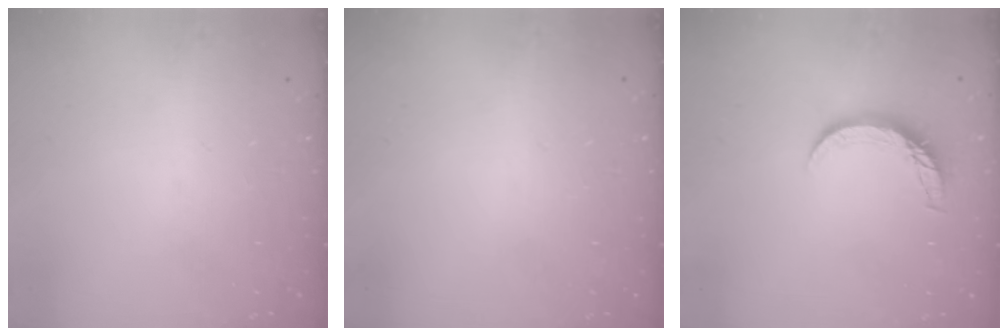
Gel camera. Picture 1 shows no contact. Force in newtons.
{"total": 2.4, "press": 2.4, "slide": 0.2}
{"total": 6.6, "press": 6.5, "slide": 0.6}